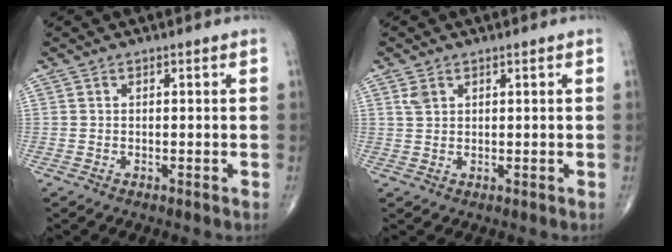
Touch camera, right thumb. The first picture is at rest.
{"total": 1.8, "force": [1.1, 1.1, 1.0], "torque": [-0.020, 0.002, 0.025]}